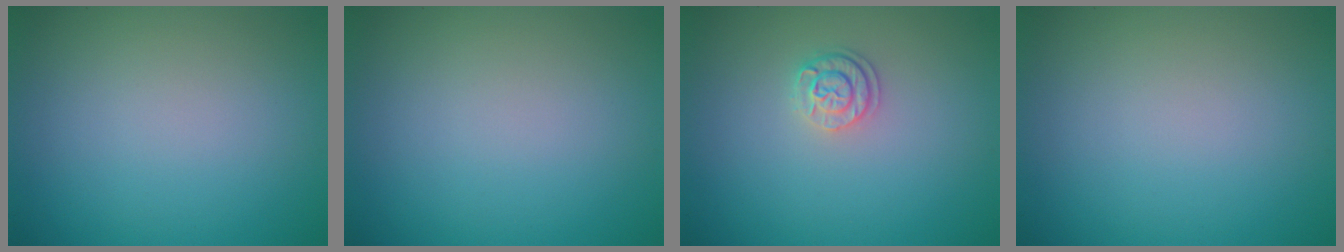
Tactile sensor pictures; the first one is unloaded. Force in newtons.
{"total": 0.0}
{"total": 1.9, "press": 1.7, "slide": 0.9}
{"total": 0.0}